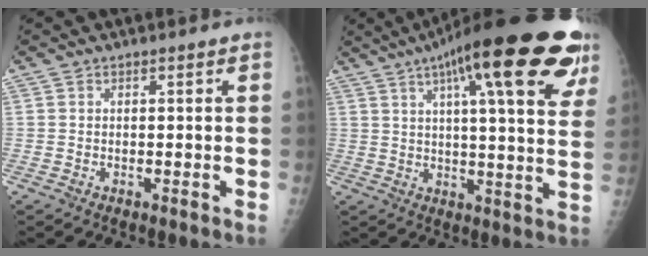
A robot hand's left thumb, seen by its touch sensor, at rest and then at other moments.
{"total": 26.4, "force": [14.3, 6.1, 21.3], "torque": [-0.290, -0.012, 0.188]}